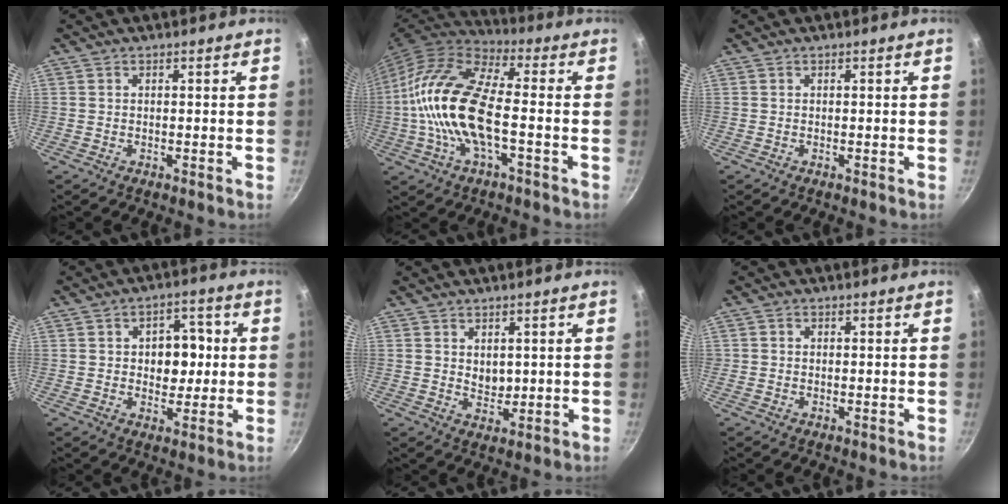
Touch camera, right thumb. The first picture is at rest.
{"total": 19.3, "force": [-2.3, 8.2, 17.3], "torque": [-0.335, 0.032, -0.059]}
{"total": 0.0}
{"total": 8.2, "force": [0.8, 5.9, 5.7], "torque": [-0.037, 0.005, 0.007]}
{"total": 3.3, "force": [1.1, 2.4, 2.0], "torque": [-0.020, -0.014, 0.022]}
{"total": 0.9, "force": [0.1, 0.8, 0.3], "torque": [-0.003, 0.002, 0.000]}